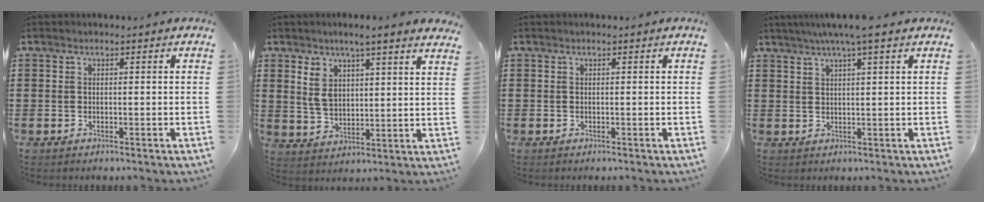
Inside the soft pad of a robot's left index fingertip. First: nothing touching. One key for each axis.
{"total": 5.8, "fx": 3.9, "fy": 1.9, "fz": 3.8, "tx": -0.086, "ty": -0.005, "tz": 0.068}
{"total": 0.0}
{"total": 4.1, "fx": 3.0, "fy": -0.1, "fz": 2.9, "tx": -0.062, "ty": 0.002, "tz": 0.052}